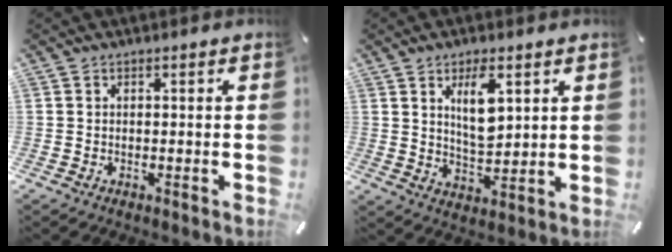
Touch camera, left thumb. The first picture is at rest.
{"total": 8.5, "force": [3.8, 3.5, 6.7], "torque": [-0.115, -0.016, 0.059]}